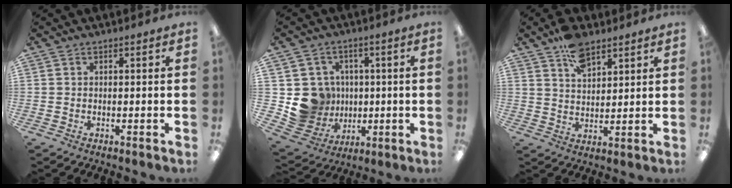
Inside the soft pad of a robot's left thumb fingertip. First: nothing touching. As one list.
[{"total": 11.6, "force": [0.2, 11.4, 2.2], "torque": [-0.075, 0.000, 0.022]}, {"total": 8.1, "force": [5.5, 4.2, 4.1], "torque": [-0.065, -0.026, 0.098]}]